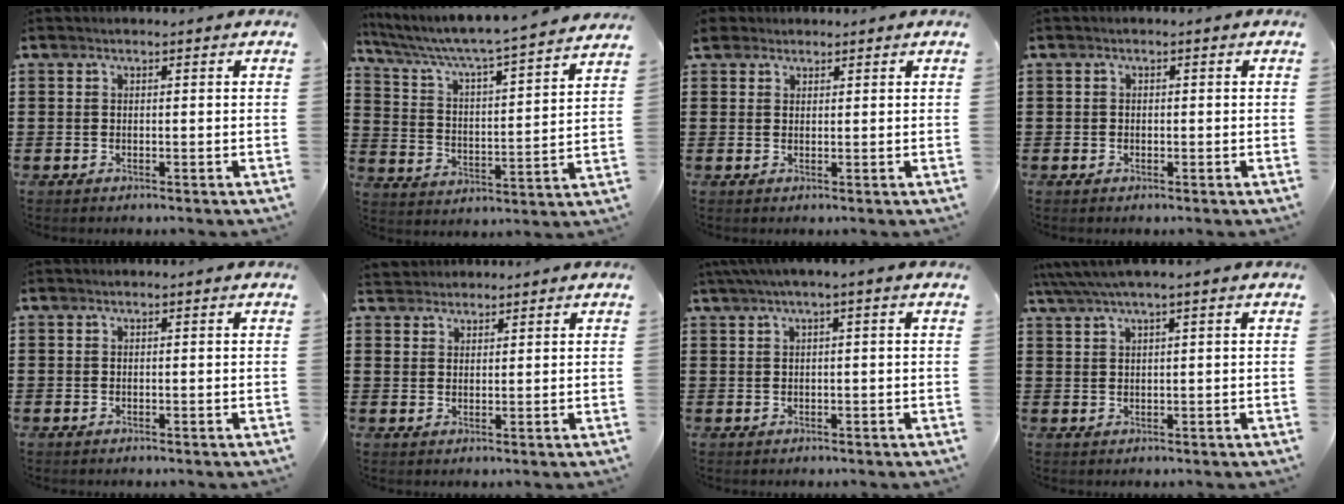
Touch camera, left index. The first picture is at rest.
{"total": 5.2, "force": [4.7, -0.4, 2.2], "torque": [-0.066, -0.043, 0.069]}
{"total": 2.2, "force": [1.8, 1.2, 0.3], "torque": [-0.013, 0.008, 0.035]}
{"total": 0.6, "force": [-0.2, 0.5, 0.2], "torque": [-0.007, 0.001, -0.004]}
{"total": 0.0}
{"total": 2.2, "force": [2.0, 0.9, -0.3], "torque": [0.000, 0.005, 0.040]}
{"total": 1.7, "force": [0.1, -0.1, 1.6], "torque": [-0.028, -0.005, 0.001]}
{"total": 2.4, "force": [1.2, -0.1, 2.1], "torque": [-0.041, 0.000, 0.021]}